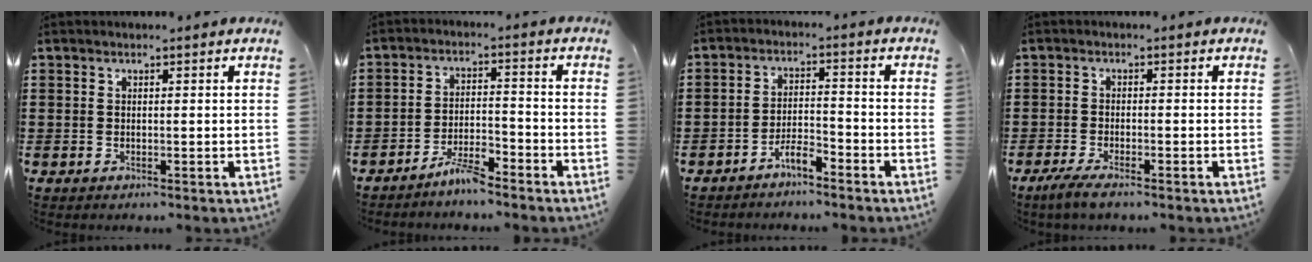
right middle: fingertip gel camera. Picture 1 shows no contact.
{"total": 4.3, "force": [-3.9, 0.6, 1.8], "torque": [-0.045, 0.005, -0.081]}
{"total": 3.9, "force": [-3.6, 0.6, 1.3], "torque": [-0.032, 0.005, -0.076]}
{"total": 2.8, "force": [-2.4, 0.3, 1.5], "torque": [-0.040, -0.004, -0.050]}